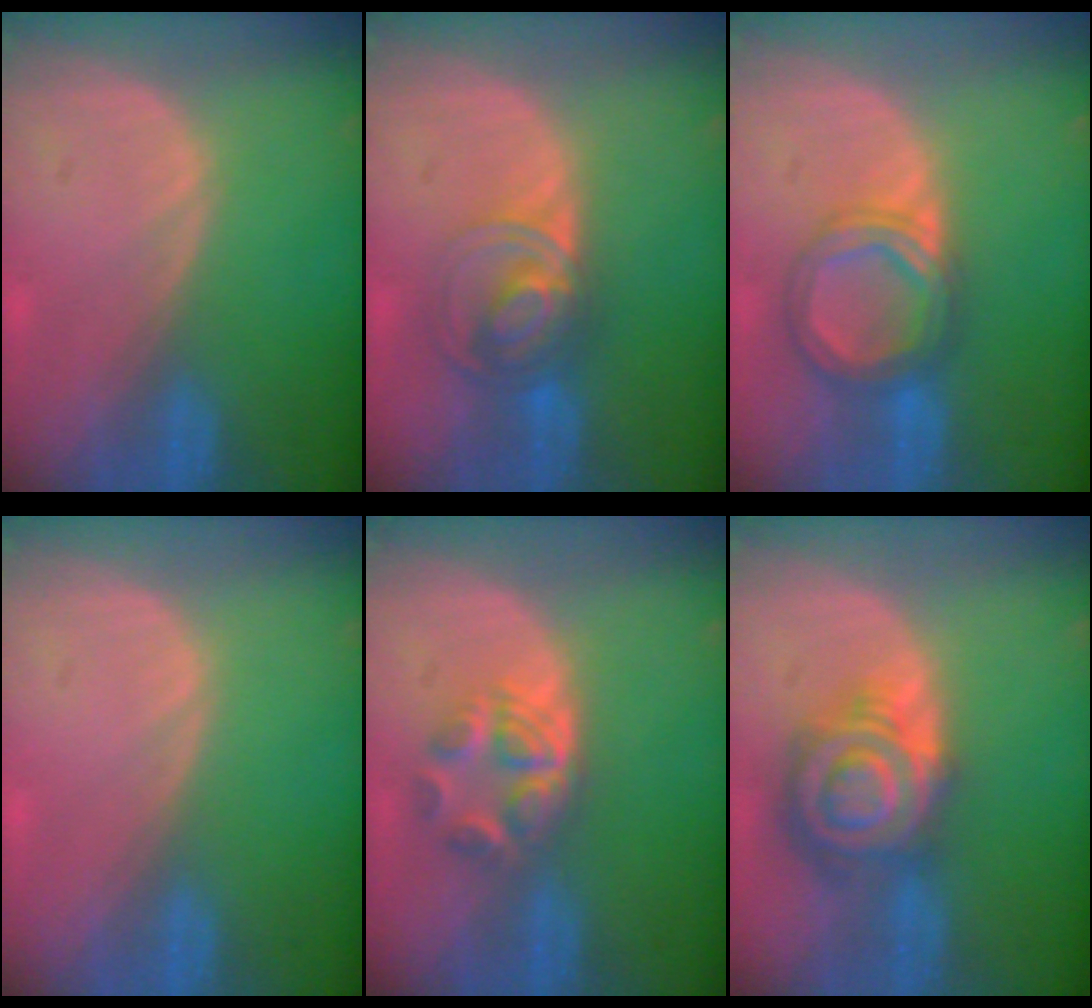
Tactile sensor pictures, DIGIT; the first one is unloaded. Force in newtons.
{"total": 7.6, "press": 6.2, "slide": 4.3}
{"total": 6.4, "press": 6.4, "slide": 0.5}
{"total": 0.0}
{"total": 6.1, "press": 5.1, "slide": 3.4}
{"total": 9.1, "press": 9.0, "slide": 0.5}